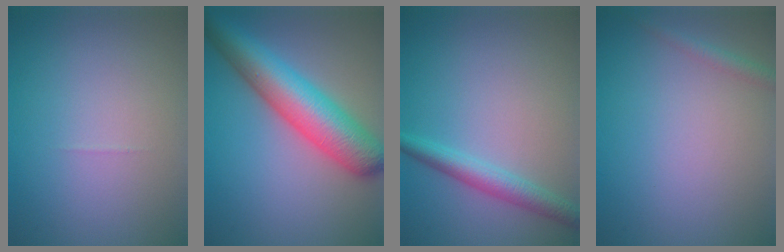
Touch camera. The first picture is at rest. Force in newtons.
{"total": 8.7, "press": 8.7, "slide": 0.4}
{"total": 2.8, "press": 2.8, "slide": 0.1}
{"total": 1.3, "press": 1.2, "slide": 0.1}